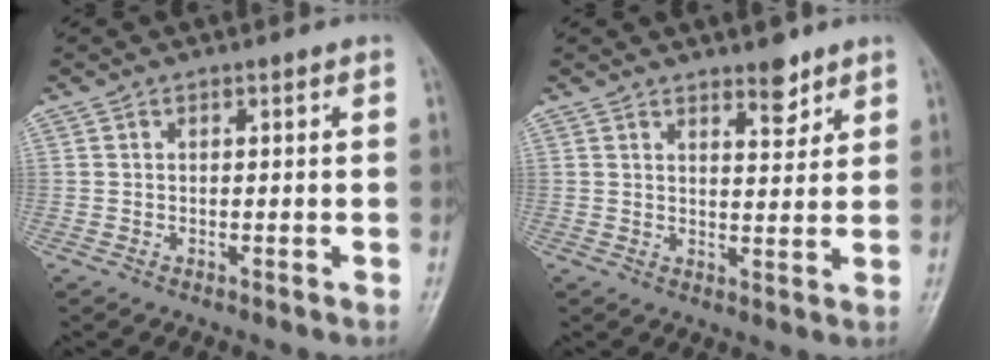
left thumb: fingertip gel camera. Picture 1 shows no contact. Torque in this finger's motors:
{"motor_torque": [0.05, 0.05, 0.10, 0.07, 0.05]}